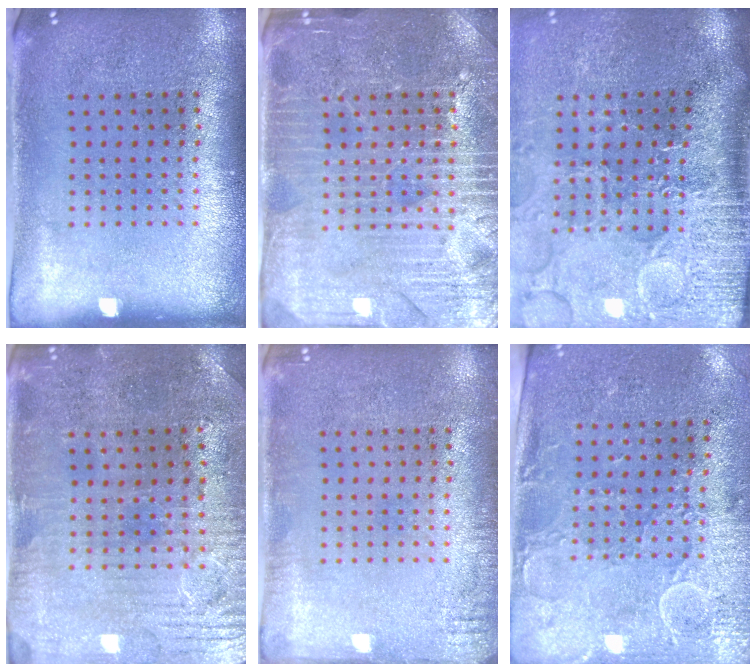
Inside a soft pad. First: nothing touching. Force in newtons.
{"total": 4.3, "press": 4.2, "slide": 1.0}
{"total": 4.6, "press": 3.8, "slide": 2.6}
{"total": 1.3, "press": 1.2, "slide": 0.6}
{"total": 1.5, "press": 1.5, "slide": 0.3}
{"total": 2.9, "press": 2.5, "slide": 1.6}